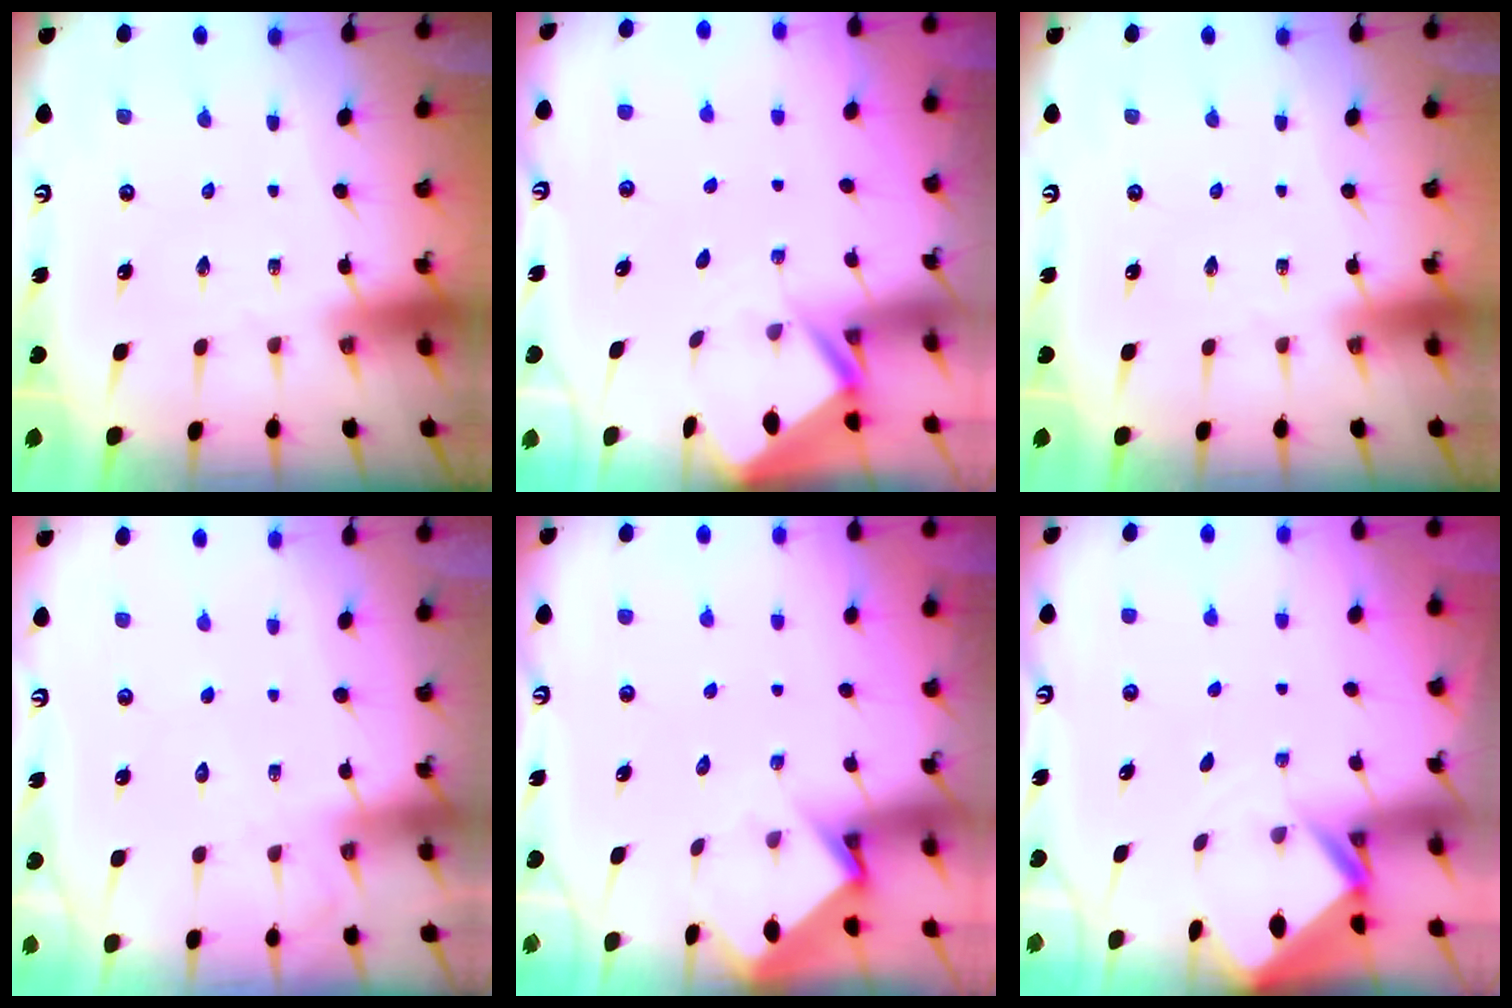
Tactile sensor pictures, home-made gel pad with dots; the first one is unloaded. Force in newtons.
{"total": 2.4, "press": 2.4, "slide": 0.1}
{"total": 0.0}
{"total": 6.0, "press": 6.0, "slide": 0.8}
{"total": 3.7, "press": 3.7, "slide": 0.3}
{"total": 2.8, "press": 2.8, "slide": 0.2}